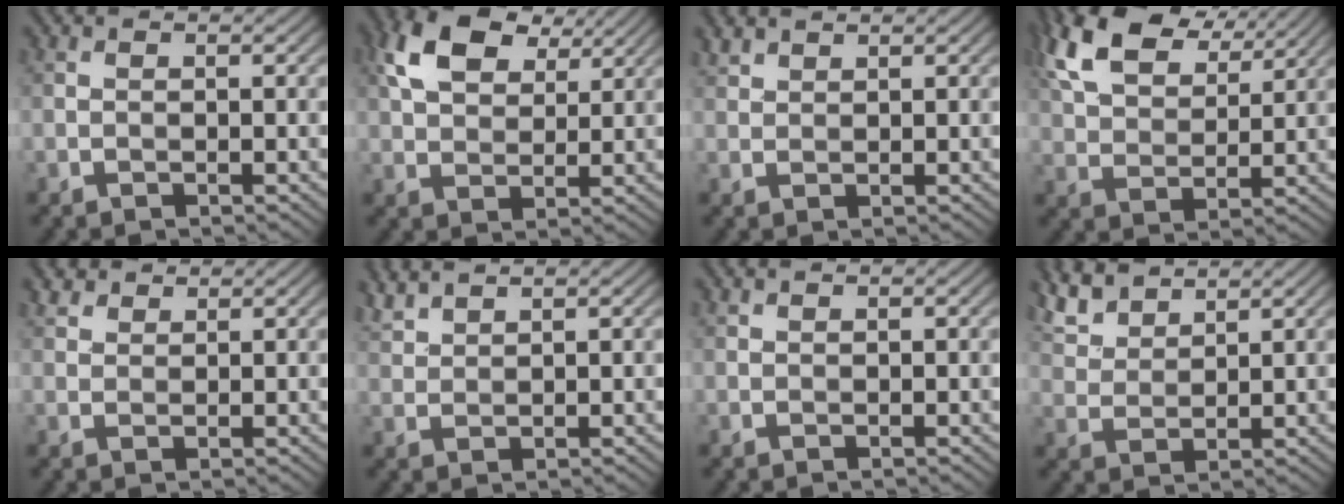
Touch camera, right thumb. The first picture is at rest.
{"total": 9.3, "force": [4.7, 5.4, 5.9], "torque": [-0.131, 0.011, 0.089]}
{"total": 1.7, "force": [1.5, 0.5, 0.4], "torque": [-0.013, 0.005, 0.037]}
{"total": 11.9, "force": [7.1, 6.0, 7.5], "torque": [-0.187, 0.022, 0.140]}
{"total": 2.3, "force": [1.9, 1.1, 0.7], "torque": [-0.018, 0.006, 0.042]}
{"total": 3.0, "force": [2.8, 0.5, 1.1], "torque": [-0.030, 0.006, 0.064]}
{"total": 0.5, "force": [0.5, 0.1, 0.1], "torque": [-0.003, 0.001, 0.013]}
{"total": 6.0, "force": [5.1, 2.0, 2.6], "torque": [-0.073, 0.010, 0.110]}